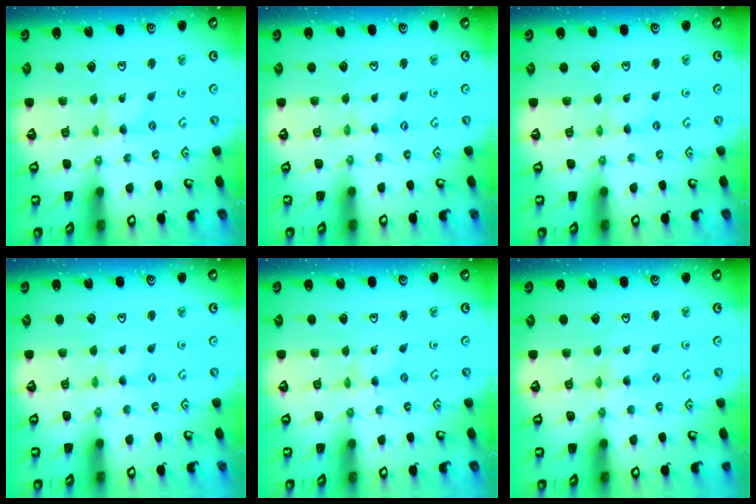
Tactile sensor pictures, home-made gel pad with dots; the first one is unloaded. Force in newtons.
{"total": 0.0}
{"total": 0.0}
{"total": 0.0}
{"total": 0.0}
{"total": 1.2, "press": 1.2, "slide": 0.3}